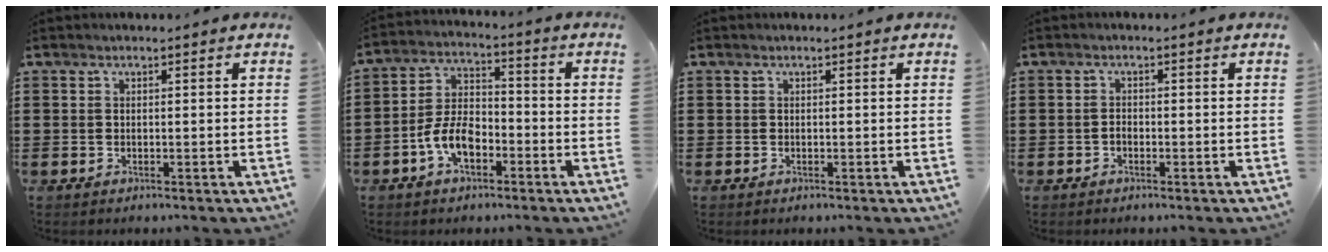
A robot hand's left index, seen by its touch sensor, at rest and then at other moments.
{"total": 7.2, "force": [-3.5, 3.9, 5.1], "torque": [-0.127, 0.004, -0.073]}
{"total": 0.0}
{"total": 1.1, "force": [-0.6, 0.6, 0.6], "torque": [-0.016, 0.000, -0.012]}